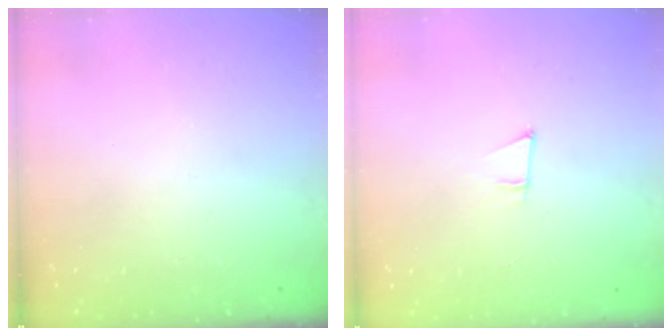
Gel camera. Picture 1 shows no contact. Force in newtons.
{"total": 5.2, "press": 4.3, "slide": 2.9}